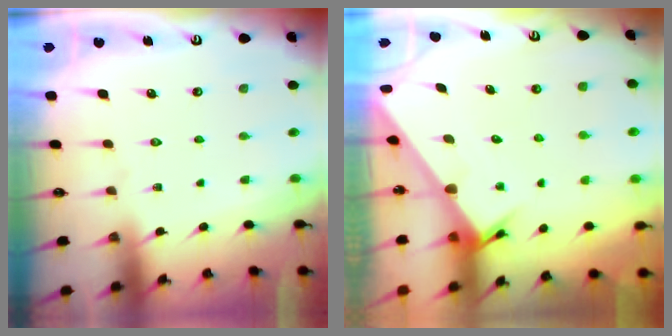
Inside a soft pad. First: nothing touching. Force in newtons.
{"total": 3.5, "press": 3.5, "slide": 0.1}